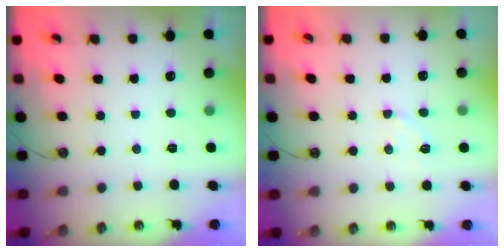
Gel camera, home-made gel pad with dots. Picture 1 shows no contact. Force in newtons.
{"total": 3.0, "press": 2.9, "slide": 0.5}